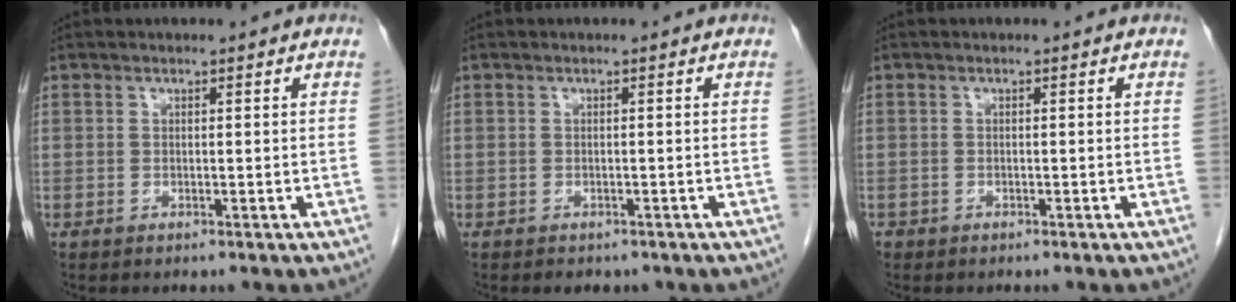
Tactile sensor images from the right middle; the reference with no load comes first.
{"total": 2.2, "force": [-1.8, 1.2, 0.6], "torque": [-0.009, 0.000, -0.020]}
{"total": 0.9, "force": [-0.7, 0.6, 0.2], "torque": [-0.009, 0.000, -0.011]}